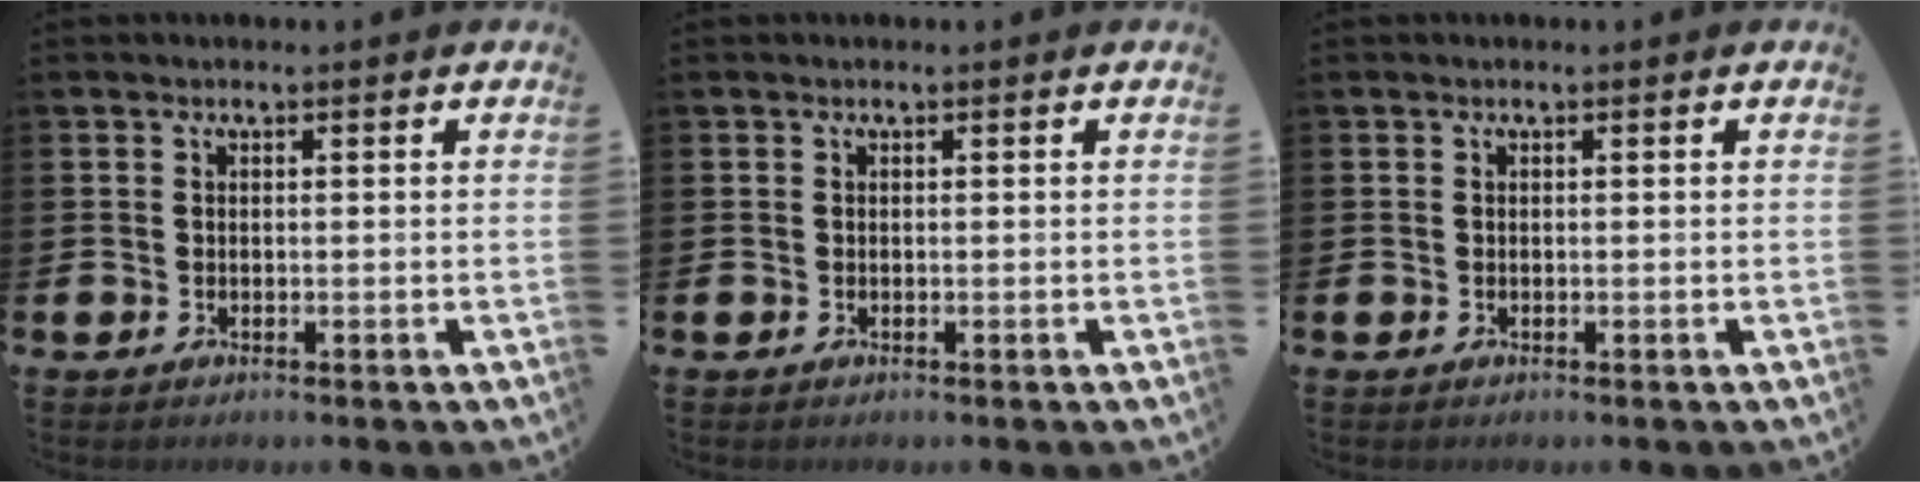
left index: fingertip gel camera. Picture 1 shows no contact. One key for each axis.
{"total": 0.0}
{"total": 0.0}